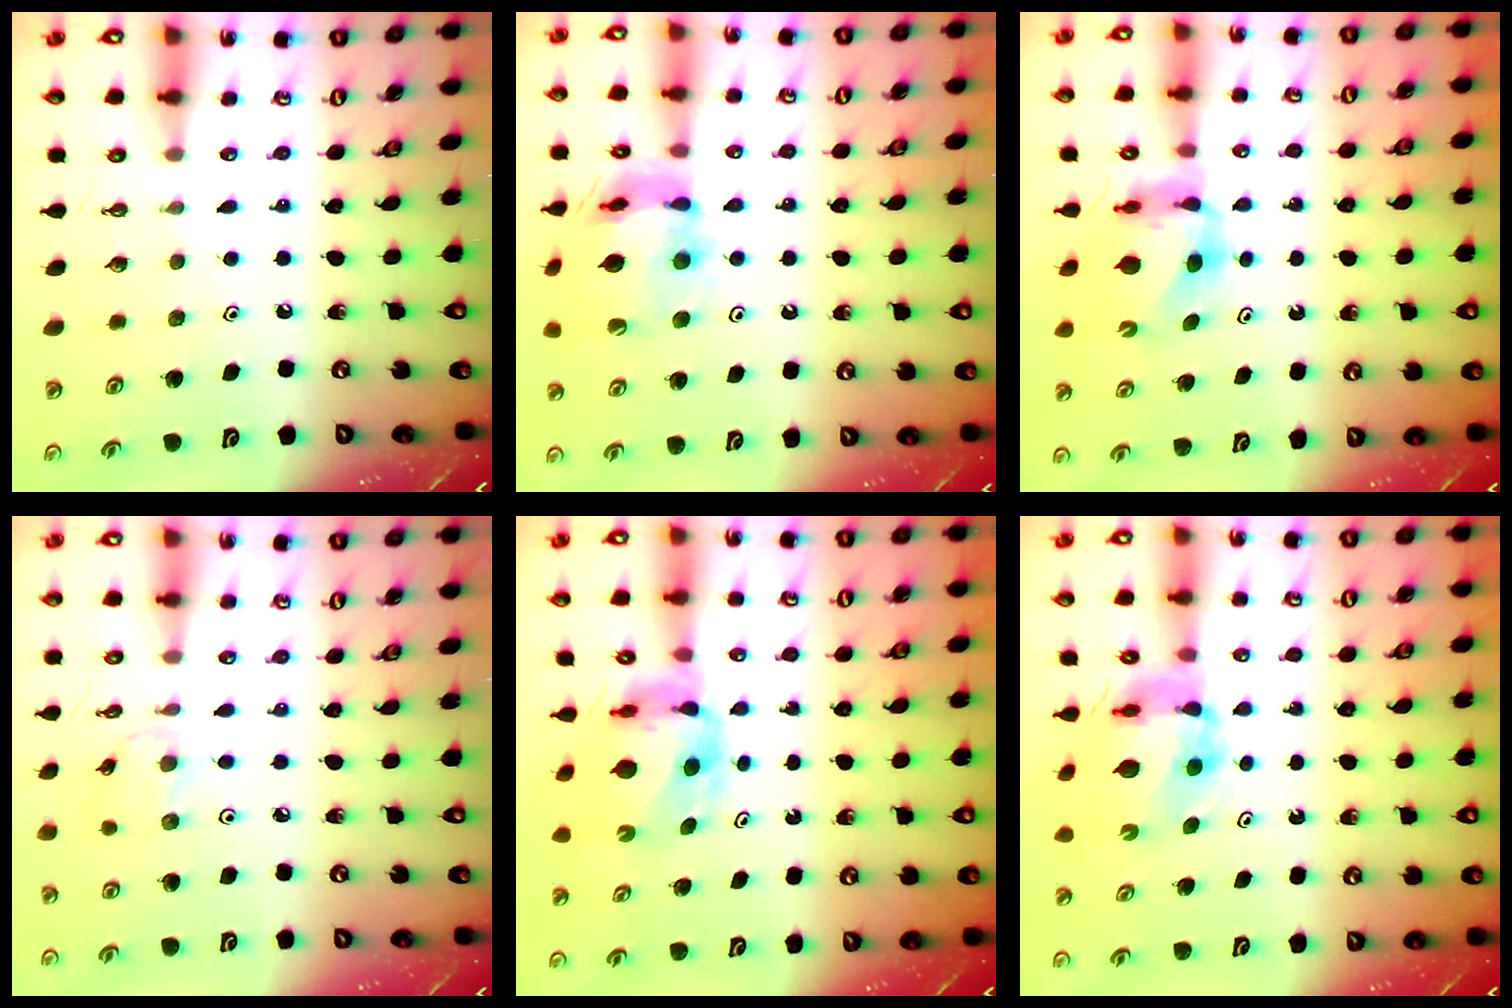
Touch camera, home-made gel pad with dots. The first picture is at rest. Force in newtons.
{"total": 17.6, "press": 17.4, "slide": 2.5}
{"total": 7.0, "press": 7.0, "slide": 0.9}
{"total": 4.2, "press": 4.2, "slide": 0.2}
{"total": 9.0, "press": 9.0, "slide": 1.0}
{"total": 12.7, "press": 12.6, "slide": 1.5}